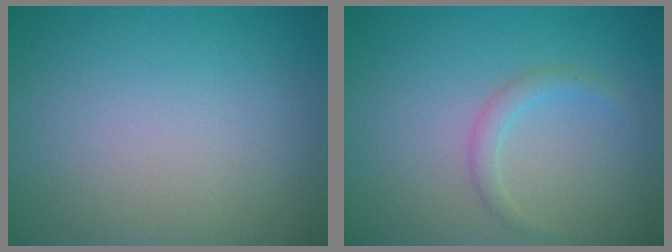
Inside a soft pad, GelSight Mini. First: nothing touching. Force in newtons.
{"total": 1.4, "press": 1.4, "slide": 0.1}